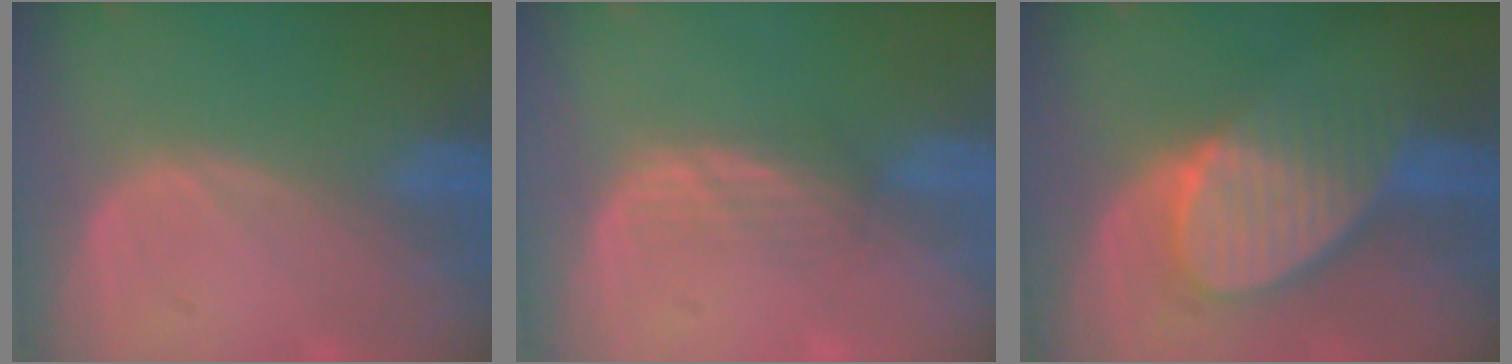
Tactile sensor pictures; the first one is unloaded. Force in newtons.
{"total": 2.4, "press": 2.4, "slide": 0.5}
{"total": 8.1, "press": 7.6, "slide": 2.8}